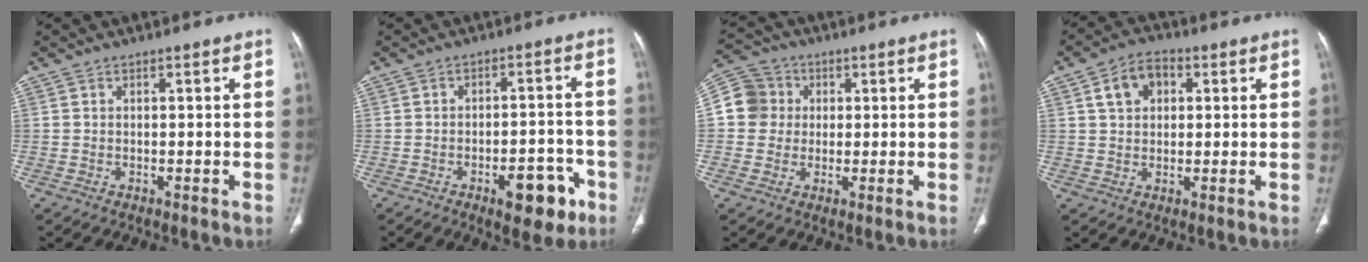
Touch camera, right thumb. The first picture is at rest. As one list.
[{"total": 8.8, "force": [-4.5, 4.0, 6.5], "torque": [-0.064, 0.031, -0.056]}, {"total": 7.8, "force": [0.8, 7.5, 1.9], "torque": [-0.016, 0.015, 0.007]}, {"total": 6.7, "force": [2.1, 4.8, 4.2], "torque": [-0.058, 0.008, 0.030]}]